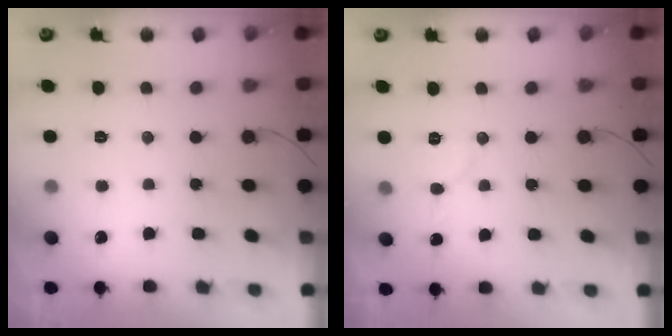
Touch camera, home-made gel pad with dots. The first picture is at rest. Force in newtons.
{"total": 4.8, "press": 4.7, "slide": 0.4}